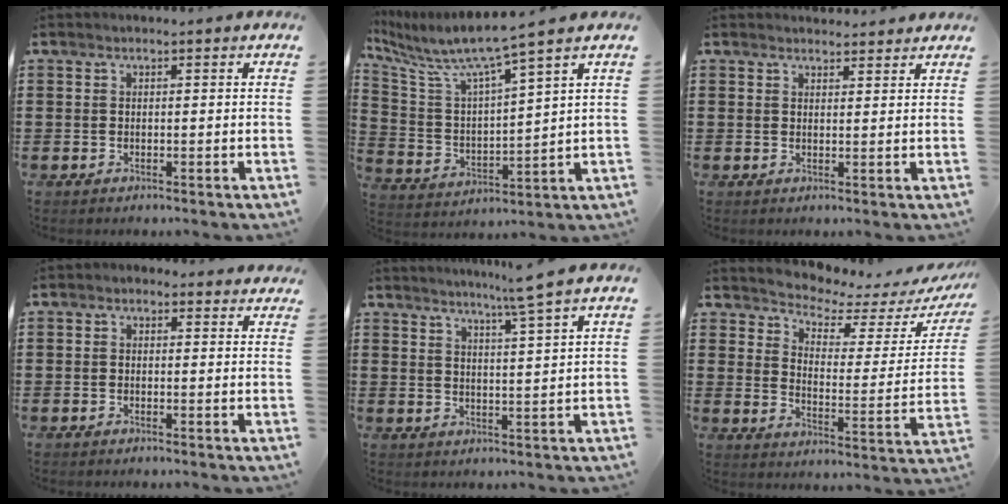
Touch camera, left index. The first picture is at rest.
{"total": 6.6, "force": [5.5, -0.1, 3.6], "torque": [-0.099, -0.044, 0.085]}
{"total": 2.0, "force": [2.0, 0.4, 0.0], "torque": [-0.004, -0.001, 0.039]}
{"total": 1.0, "force": [0.3, 0.9, 0.4], "torque": [-0.010, 0.005, 0.003]}
{"total": 5.5, "force": [4.3, -1.5, 3.0], "torque": [-0.061, -0.020, 0.069]}
{"total": 3.4, "force": [3.2, 0.8, 0.9], "torque": [-0.033, -0.033, 0.044]}